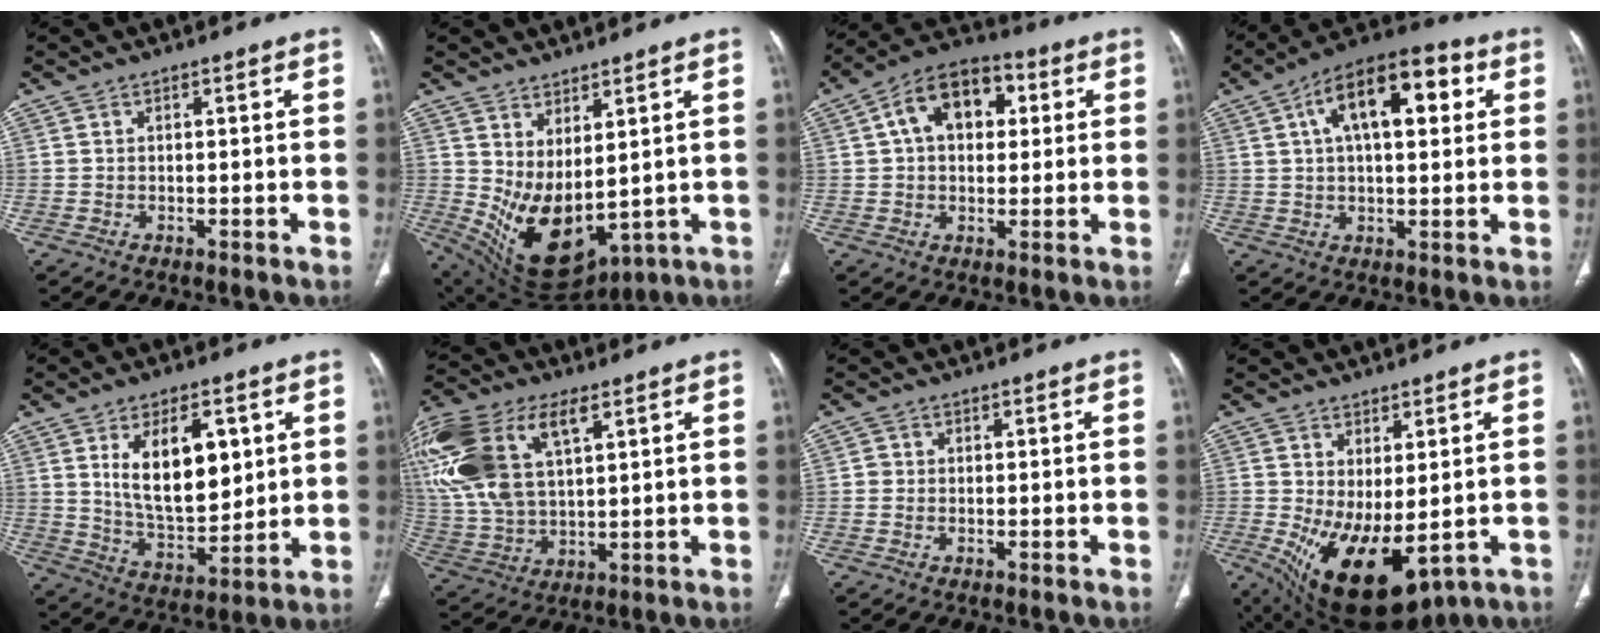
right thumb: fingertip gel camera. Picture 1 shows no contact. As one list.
[{"total": 13.4, "force": [1.7, 7.0, 11.4], "torque": [-0.194, -0.037, 0.069]}, {"total": 12.7, "force": [3.2, 8.5, 8.9], "torque": [-0.113, 0.018, 0.042]}, {"total": 16.0, "force": [5.1, 7.5, 13.2], "torque": [-0.190, 0.022, 0.074]}, {"total": 14.8, "force": [4.6, 7.7, 11.7], "torque": [-0.163, -0.032, 0.095]}, {"total": 25.2, "force": [10.2, 13.7, 18.5], "torque": [-0.440, 0.012, 0.197]}, {"total": 0.9, "force": [-0.1, 0.9, 0.1], "torque": [0.002, 0.003, -0.001]}, {"total": 14.7, "force": [-3.3, 7.1, 12.4], "torque": [-0.204, -0.017, -0.019]}]